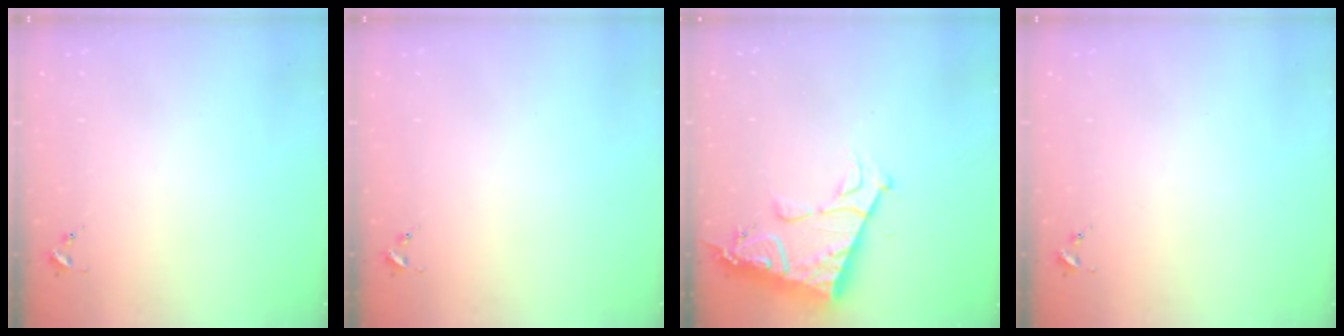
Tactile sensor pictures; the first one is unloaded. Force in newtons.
{"total": 0.0}
{"total": 13.0, "press": 12.9, "slide": 1.3}
{"total": 0.0}